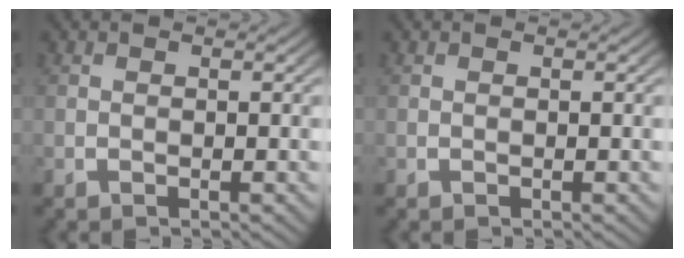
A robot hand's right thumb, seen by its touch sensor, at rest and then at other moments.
{"total": 0.0}